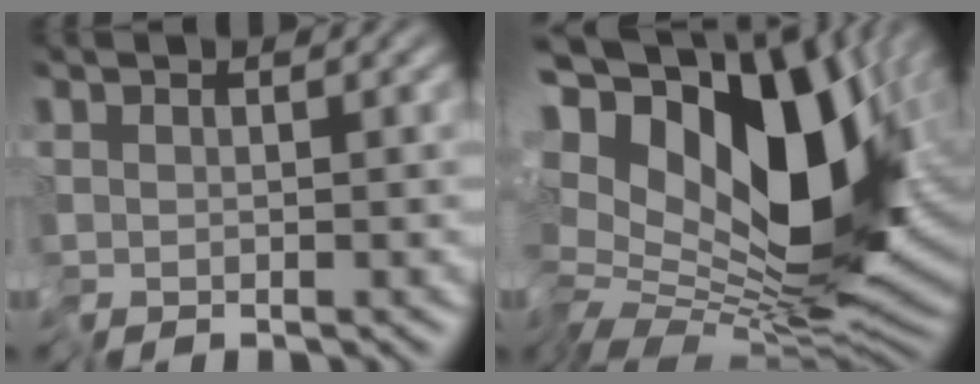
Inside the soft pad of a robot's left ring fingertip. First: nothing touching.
{"total": 15.9, "force": [3.0, 9.0, 12.7], "torque": [-0.233, 0.005, 0.062]}